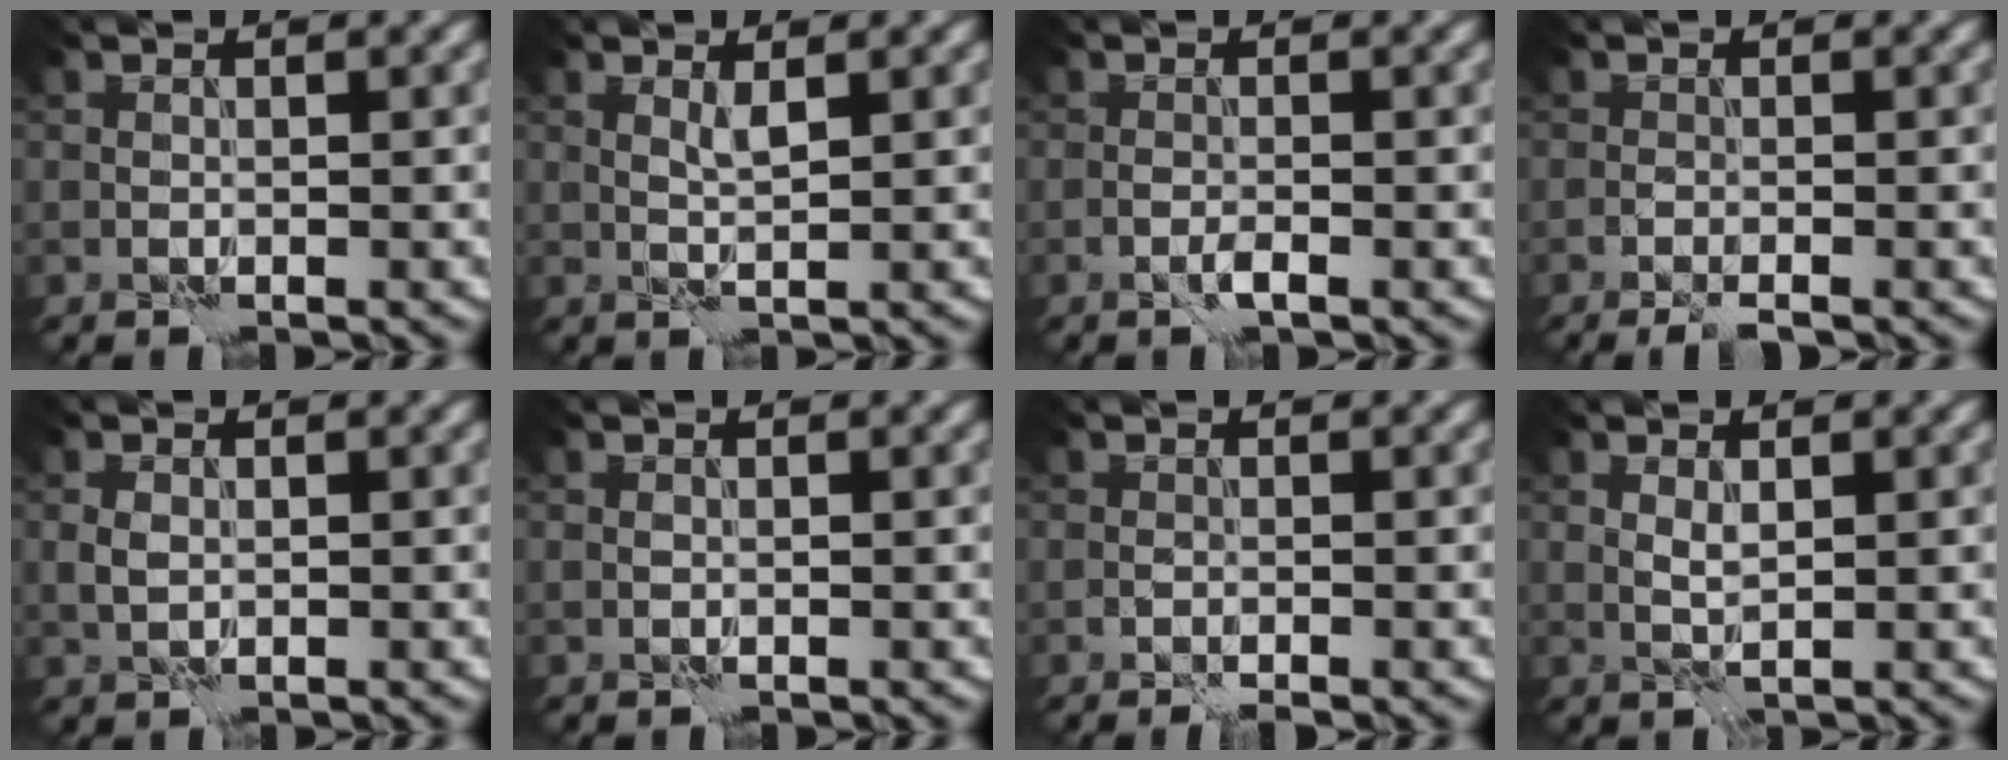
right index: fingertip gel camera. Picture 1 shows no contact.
{"total": 1.1, "force": [0.7, -0.1, 0.8], "torque": [-0.021, -0.001, 0.012]}
{"total": 0.9, "force": [-0.6, 0.0, 0.7], "torque": [-0.014, 0.003, -0.013]}
{"total": 1.7, "force": [-1.3, 0.1, 1.1], "torque": [-0.023, 0.000, -0.027]}
{"total": 1.0, "force": [0.1, 0.7, 0.7], "torque": [-0.016, 0.001, 0.003]}
{"total": 0.0}
{"total": 1.0, "force": [-0.9, 0.1, 0.6], "torque": [-0.013, 0.002, -0.017]}
{"total": 0.9, "force": [0.5, 0.1, 0.7], "torque": [-0.018, -0.001, 0.012]}